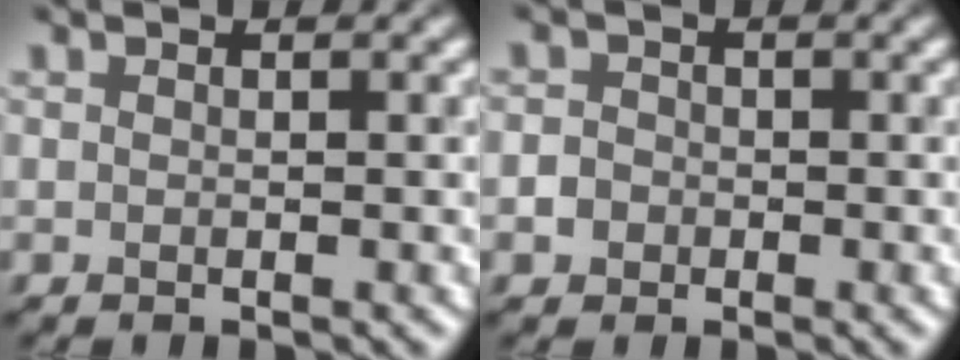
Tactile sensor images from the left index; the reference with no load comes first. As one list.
[{"total": 1.3, "force": [-0.6, 1.1, -0.1], "torque": [0.008, -0.001, -0.012]}]